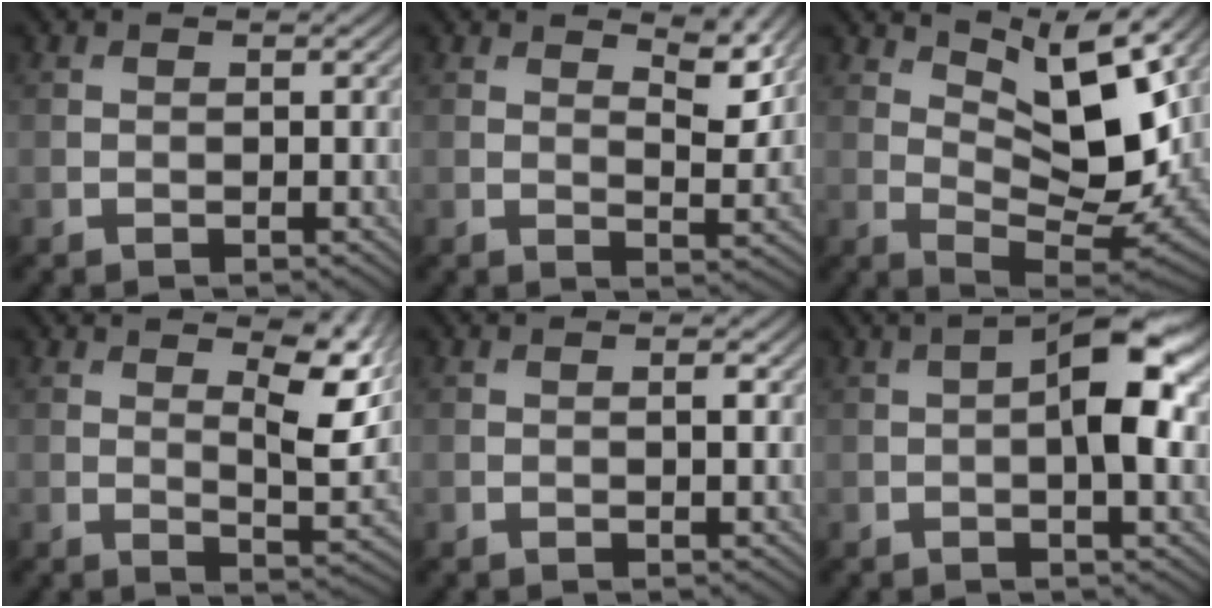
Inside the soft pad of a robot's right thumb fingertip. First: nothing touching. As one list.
[{"total": 4.5, "force": [3.1, 1.3, 2.9], "torque": [-0.054, -0.010, 0.049]}, {"total": 11.9, "force": [5.5, 4.3, 9.6], "torque": [-0.172, -0.002, 0.097]}, {"total": 8.9, "force": [4.4, 2.6, 7.3], "torque": [-0.126, 0.000, 0.069]}, {"total": 0.9, "force": [0.2, 0.2, 0.8], "torque": [-0.012, -0.001, 0.003]}, {"total": 7.7, "force": [0.8, 2.6, 7.2], "torque": [-0.113, 0.011, 0.008]}]